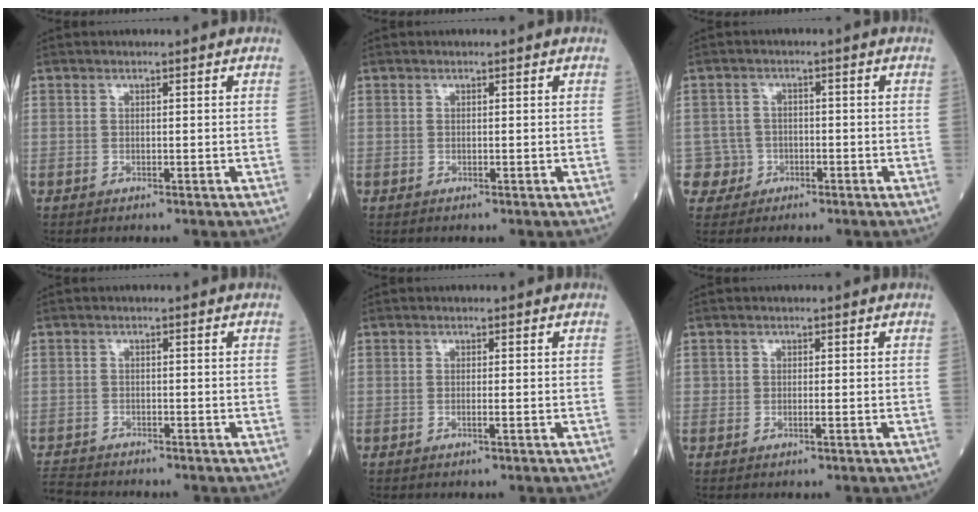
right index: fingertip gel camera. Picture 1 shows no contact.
{"total": 0.0}
{"total": 3.7, "force": [-1.3, 3.5, -0.4], "torque": [0.018, 0.015, -0.023]}
{"total": 4.6, "force": [-4.5, 0.8, 0.2], "torque": [-0.005, -0.017, -0.086]}
{"total": 0.8, "force": [-0.3, -0.1, 0.8], "torque": [-0.016, 0.000, -0.006]}
{"total": 0.7, "force": [-0.2, 0.2, 0.6], "torque": [-0.012, -0.001, -0.004]}